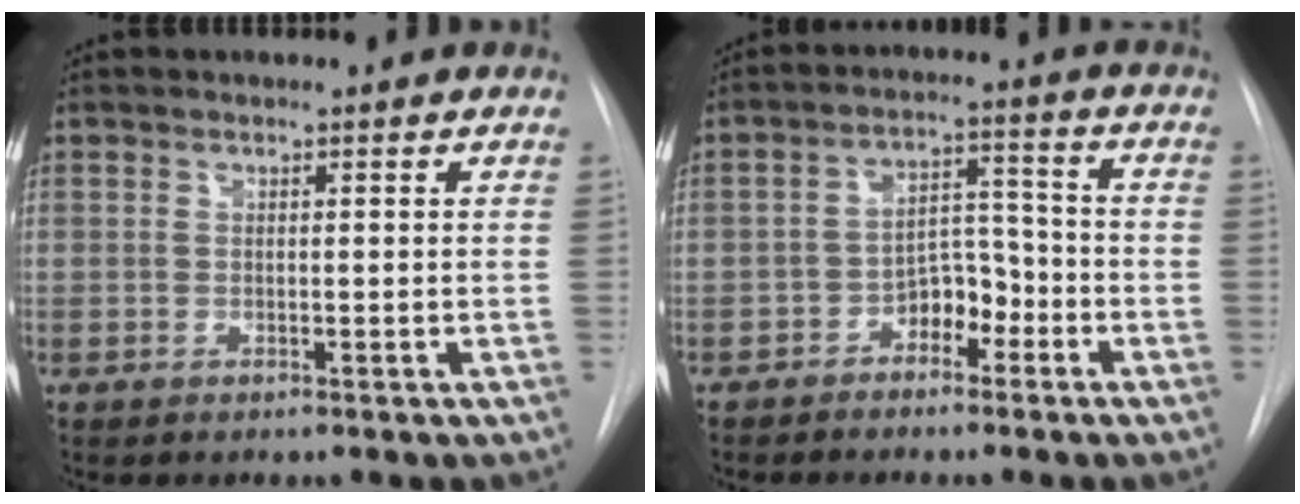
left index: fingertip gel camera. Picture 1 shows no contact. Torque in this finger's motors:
{"motor_torque": [0.07, 0.03, 0.07, 0.02]}